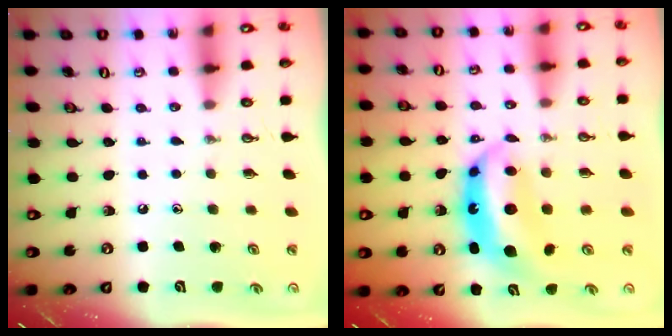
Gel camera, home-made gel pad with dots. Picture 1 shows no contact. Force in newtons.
{"total": 8.7, "press": 8.6, "slide": 0.9}